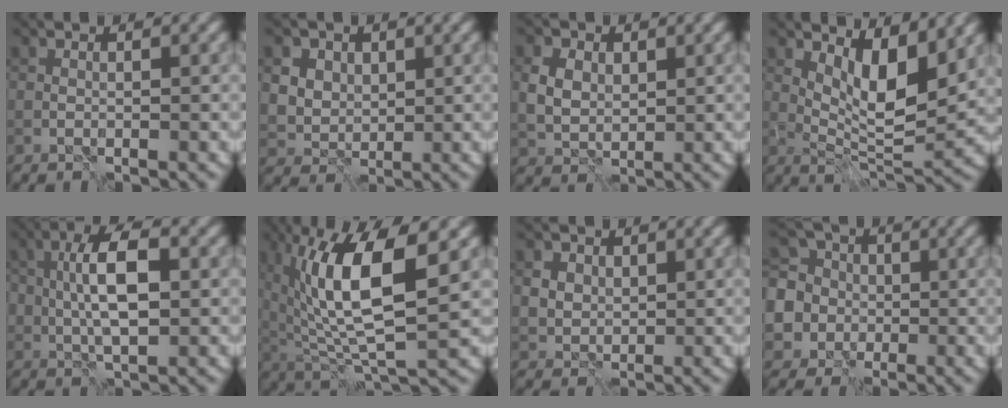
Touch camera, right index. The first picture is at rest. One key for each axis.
{"total": 6.7, "fx": 3.3, "fy": 5.2, "fz": 2.6, "tx": -0.067, "ty": 0.016, "tz": 0.056}
{"total": 3.3, "fx": 1.2, "fy": 2.6, "fz": 1.7, "tx": -0.039, "ty": 0.002, "tz": 0.018}
{"total": 6.3, "fx": 3.0, "fy": 2.3, "fz": 5.0, "tx": -0.085, "ty": -0.015, "tz": 0.054}
{"total": 6.1, "fx": 0.7, "fy": 2.9, "fz": 5.4, "tx": -0.100, "ty": 0.008, "tz": 0.009}
{"total": 9.9, "fx": 2.6, "fy": 3.3, "fz": 8.9, "tx": -0.167, "ty": -0.001, "tz": 0.048}
{"total": 4.3, "fx": 1.9, "fy": 3.5, "fz": 1.5, "tx": -0.037, "ty": 0.008, "tz": 0.031}
{"total": 6.3, "fx": -0.6, "fy": 6.1, "fz": 1.7, "tx": -0.040, "ty": 0.017, "tz": -0.042}